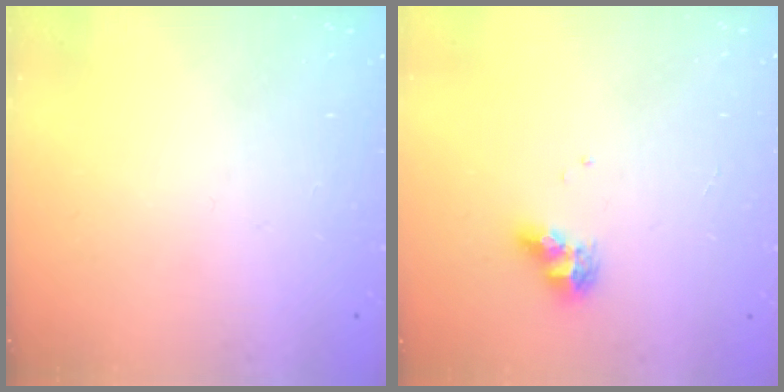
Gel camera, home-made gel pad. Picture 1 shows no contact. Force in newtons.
{"total": 8.8, "press": 8.7, "slide": 0.9}